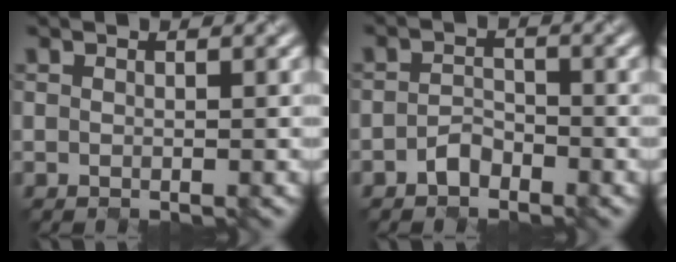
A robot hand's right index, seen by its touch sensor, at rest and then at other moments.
{"total": 1.8, "force": [-1.6, 0.8, 0.3], "torque": [-0.008, 0.003, -0.032]}